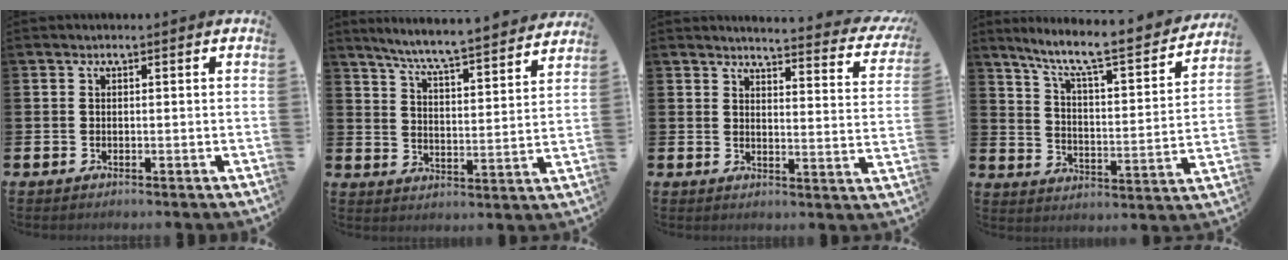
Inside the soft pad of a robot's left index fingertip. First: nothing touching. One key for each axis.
{"total": 6.9, "fx": 6.6, "fy": -0.4, "fz": 2.0, "tx": -0.068, "ty": -0.052, "tz": 0.112}
{"total": 3.7, "fx": 3.6, "fy": 0.1, "fz": 1.0, "tx": -0.024, "ty": -0.037, "tz": 0.054}
{"total": 7.9, "fx": 6.8, "fy": 1.0, "fz": 3.9, "tx": -0.102, "ty": -0.051, "tz": 0.108}